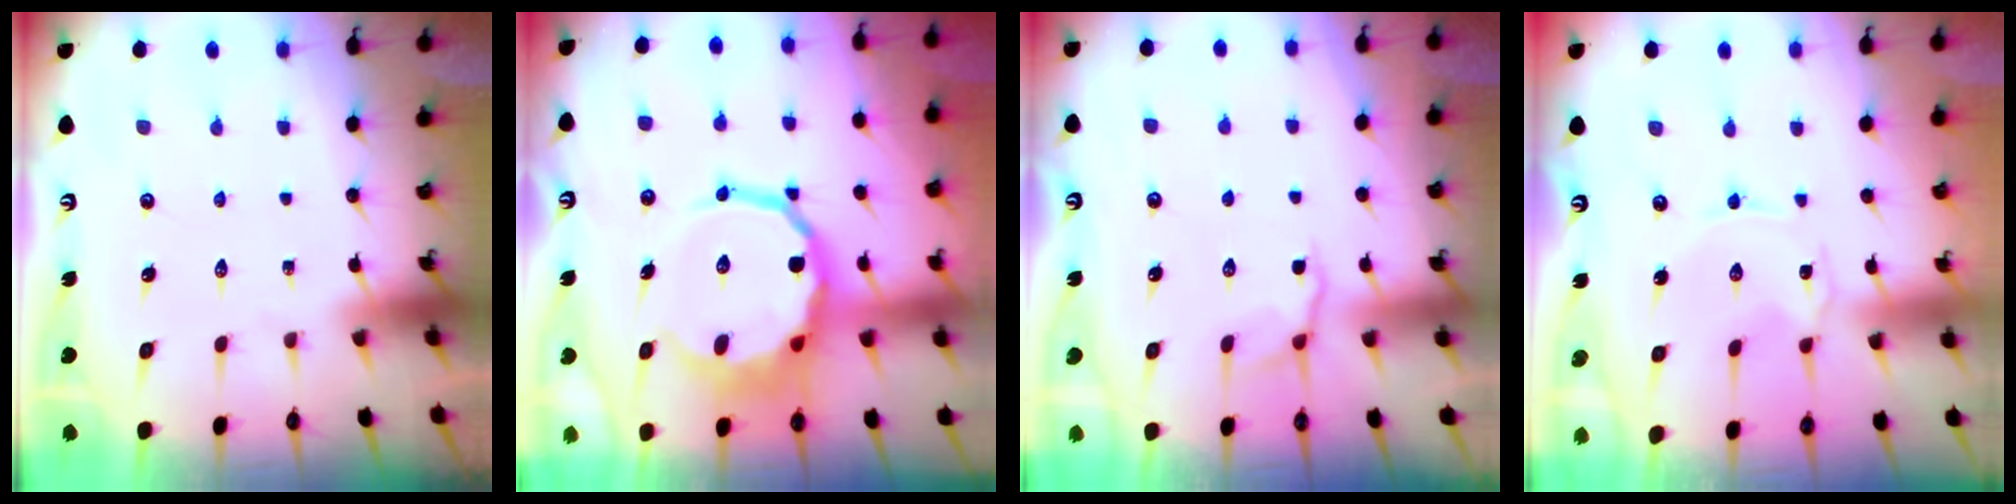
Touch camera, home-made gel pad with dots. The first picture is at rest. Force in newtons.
{"total": 12.7, "press": 12.1, "slide": 3.6}
{"total": 3.2, "press": 2.8, "slide": 1.7}
{"total": 0.8, "press": 0.8, "slide": 0.1}